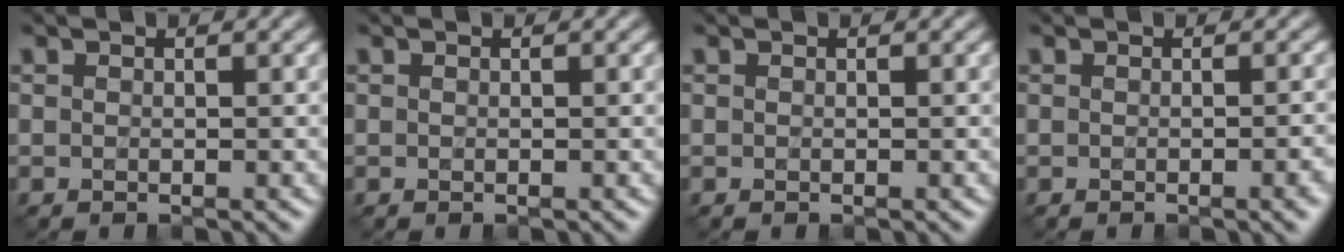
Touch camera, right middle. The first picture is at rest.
{"total": 0.0}
{"total": 0.0}
{"total": 2.7, "force": [-0.7, 0.9, 2.4], "torque": [-0.017, -0.003, -0.002]}